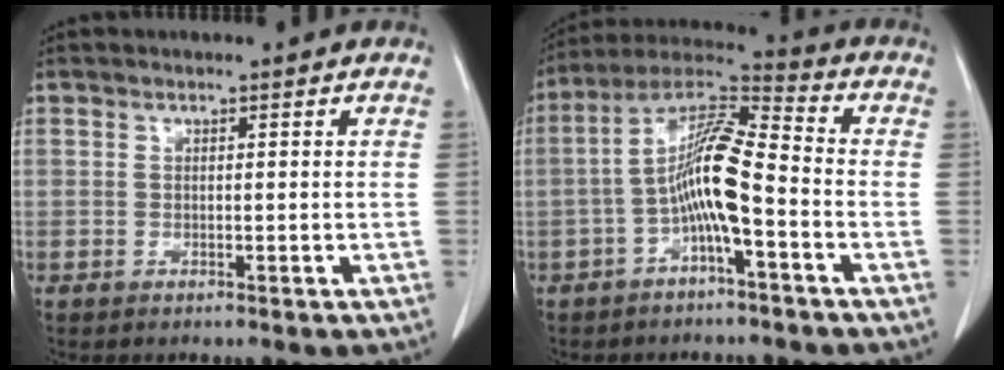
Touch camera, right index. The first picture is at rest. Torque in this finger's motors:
{"motor_torque": [1.65, -0.49, 0.35, 0.12]}